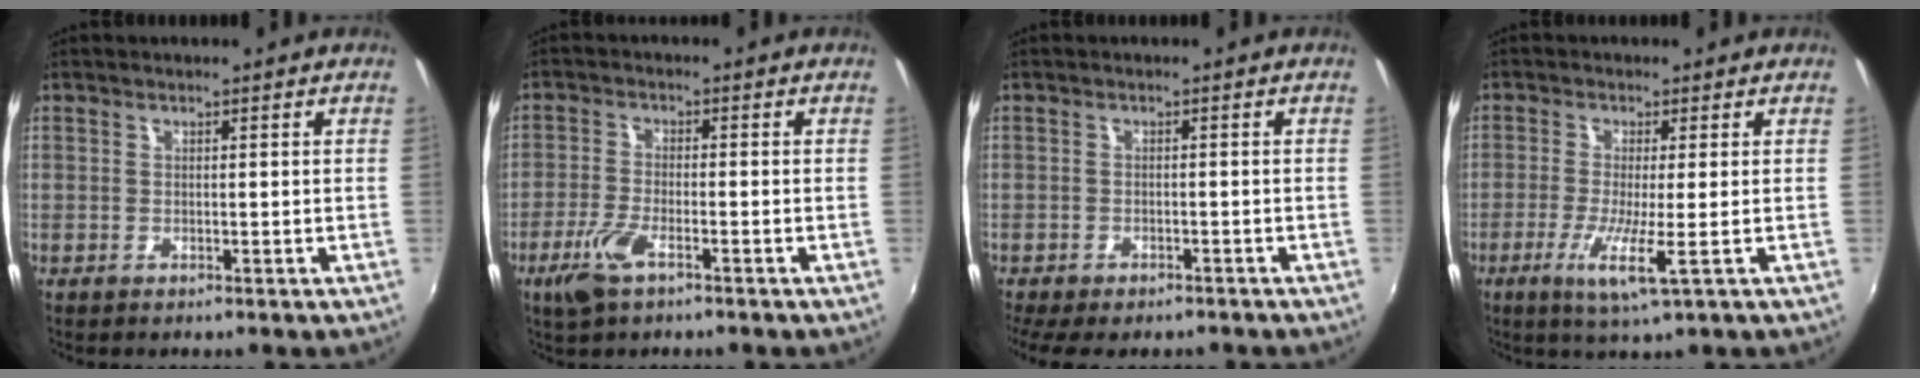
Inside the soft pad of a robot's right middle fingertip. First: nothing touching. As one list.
[{"total": 6.3, "force": [-3.7, 2.1, 4.7], "torque": [-0.114, -0.012, -0.071]}, {"total": 7.0, "force": [-5.4, 2.6, 3.5], "torque": [-0.085, -0.034, -0.084]}, {"total": 6.0, "force": [-2.1, -0.4, 5.6], "torque": [-0.124, -0.019, -0.045]}]